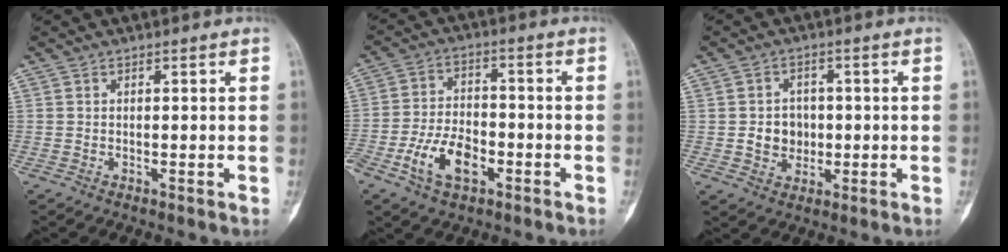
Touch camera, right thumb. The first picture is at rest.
{"total": 10.1, "force": [-4.3, 5.7, 7.2], "torque": [-0.132, 0.021, -0.080]}
{"total": 5.5, "force": [-0.3, 4.9, 2.6], "torque": [-0.015, 0.005, -0.004]}